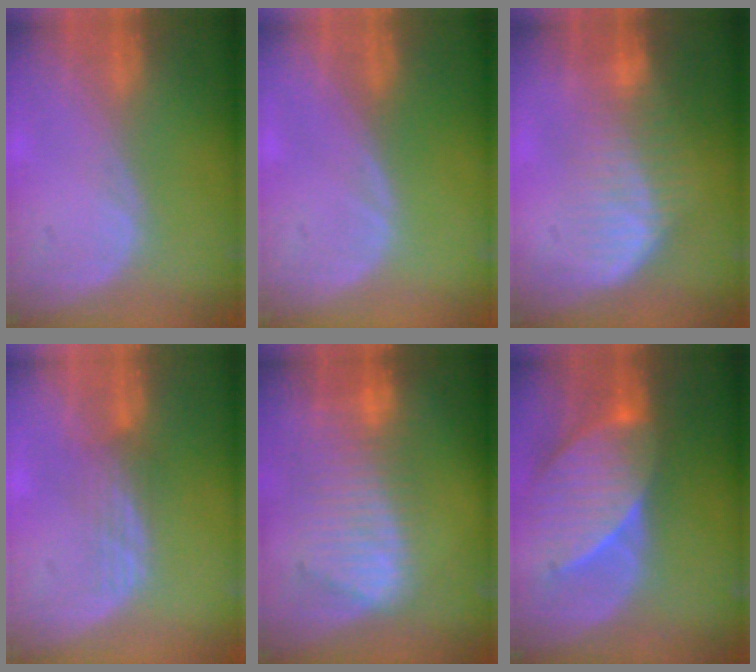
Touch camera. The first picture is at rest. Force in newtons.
{"total": 0.0}
{"total": 6.7, "press": 6.2, "slide": 2.4}
{"total": 3.2, "press": 2.7, "slide": 1.7}
{"total": 9.5, "press": 8.2, "slide": 4.6}
{"total": 9.2, "press": 8.8, "slide": 2.6}